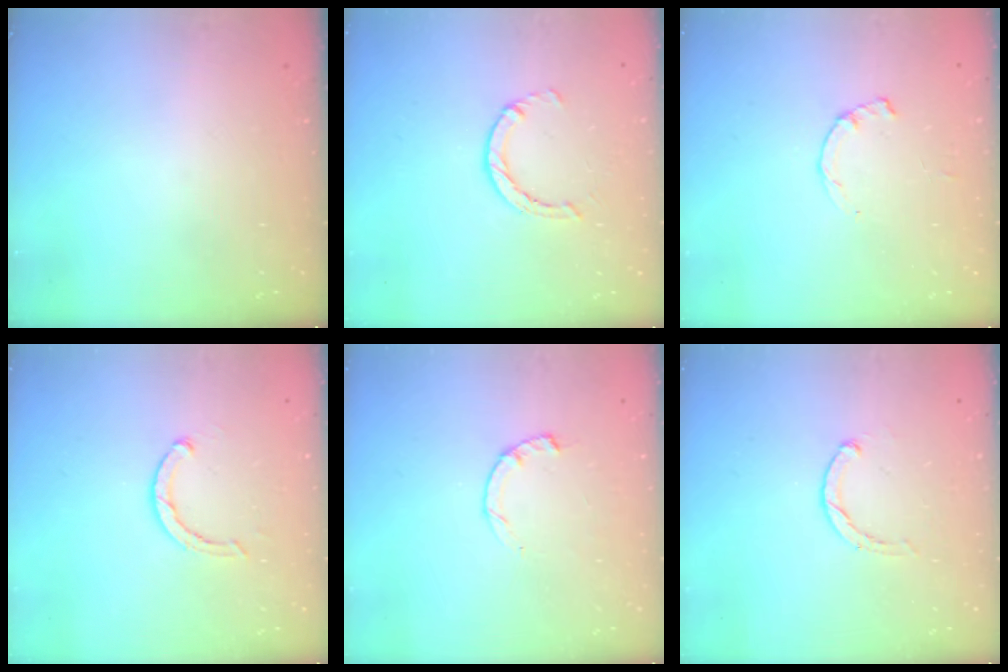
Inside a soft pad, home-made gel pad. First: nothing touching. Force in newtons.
{"total": 2.4, "press": 2.4, "slide": 0.4}
{"total": 1.2, "press": 1.2, "slide": 0.3}
{"total": 2.6, "press": 2.5, "slide": 0.4}
{"total": 2.3, "press": 2.3, "slide": 0.4}
{"total": 0.6, "press": 0.6, "slide": 0.2}